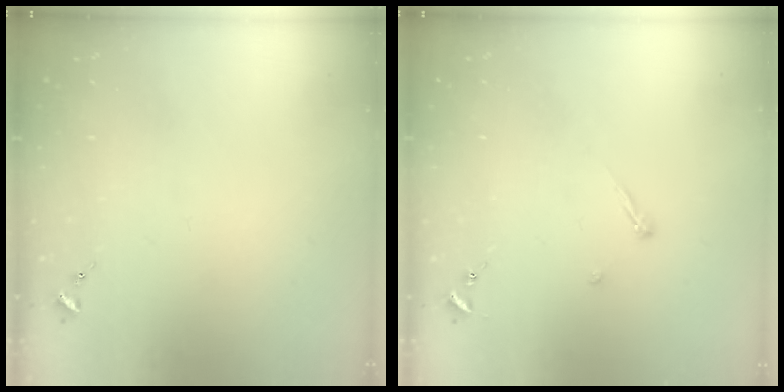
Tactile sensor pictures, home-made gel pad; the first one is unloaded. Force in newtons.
{"total": 3.6, "press": 3.6, "slide": 0.4}